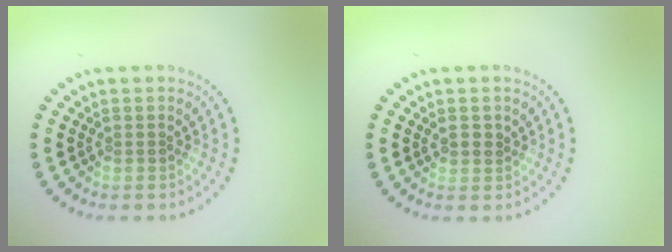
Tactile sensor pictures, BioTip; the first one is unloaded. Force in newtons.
{"total": 0.9, "press": 0.8, "slide": 0.3}